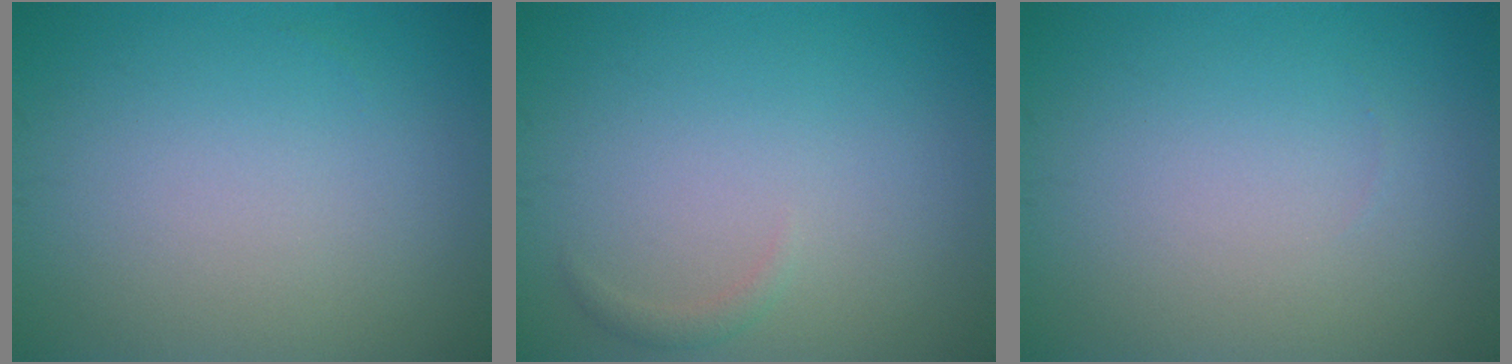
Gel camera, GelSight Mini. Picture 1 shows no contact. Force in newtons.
{"total": 0.8, "press": 0.8, "slide": 0.0}
{"total": 0.0}